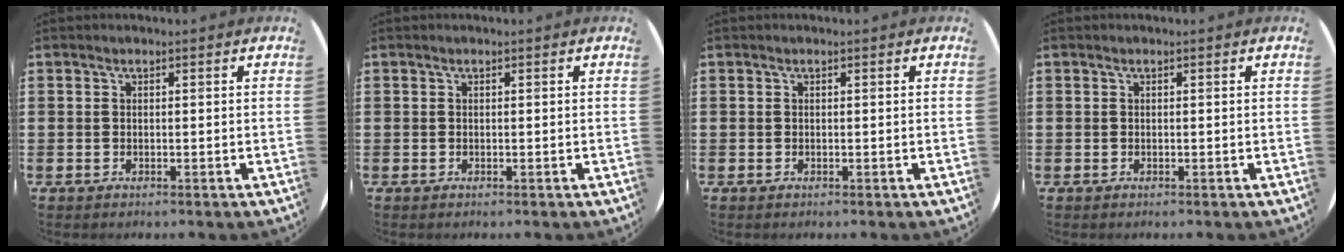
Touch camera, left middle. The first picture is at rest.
{"total": 0.0}
{"total": 0.0}
{"total": 0.0}